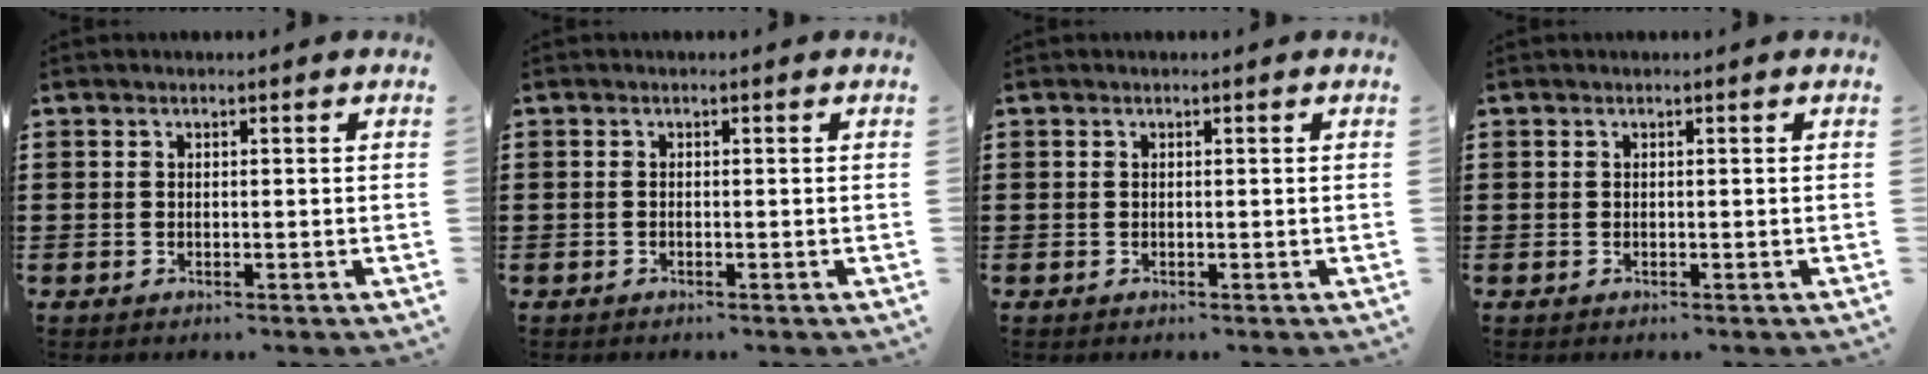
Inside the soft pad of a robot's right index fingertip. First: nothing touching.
{"total": 0.0}
{"total": 0.0}
{"total": 0.0}